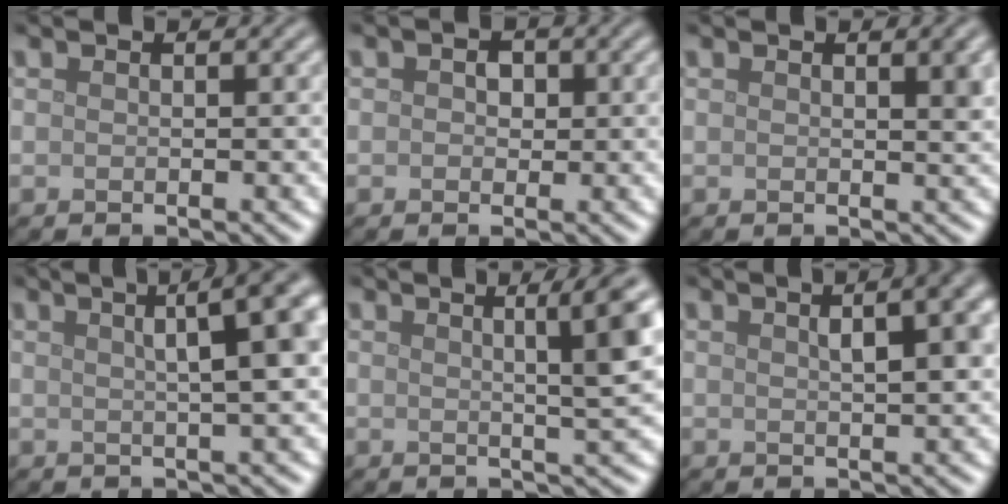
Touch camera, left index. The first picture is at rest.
{"total": 1.5, "force": [0.2, 1.2, 0.9], "torque": [-0.011, 0.002, -0.001]}
{"total": 1.7, "force": [0.7, 0.4, 1.5], "torque": [-0.014, 0.001, 0.012]}
{"total": 10.5, "force": [3.0, 4.3, 9.1], "torque": [-0.043, 0.062, 0.008]}
{"total": 6.5, "force": [1.9, 1.5, 6.0], "torque": [-0.053, 0.018, 0.024]}
{"total": 5.1, "force": [1.5, 1.8, 4.6], "torque": [-0.040, 0.023, 0.014]}